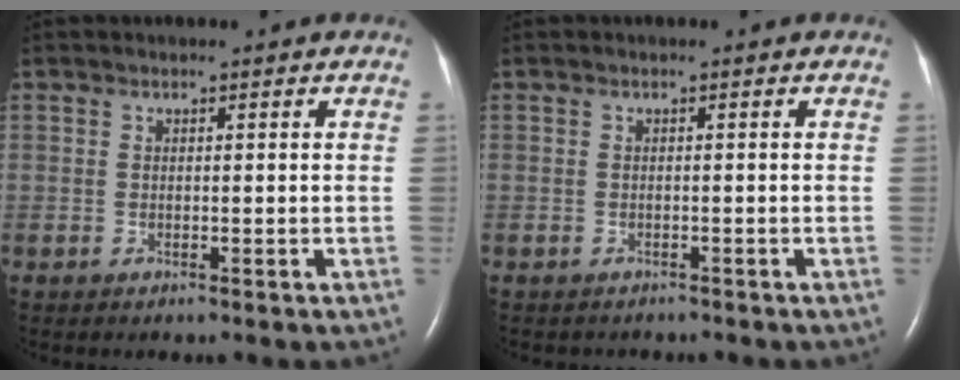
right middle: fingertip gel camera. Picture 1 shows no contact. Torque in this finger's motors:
{"motor_torque": [-0.01, -0.01, -0.07, -0.01]}